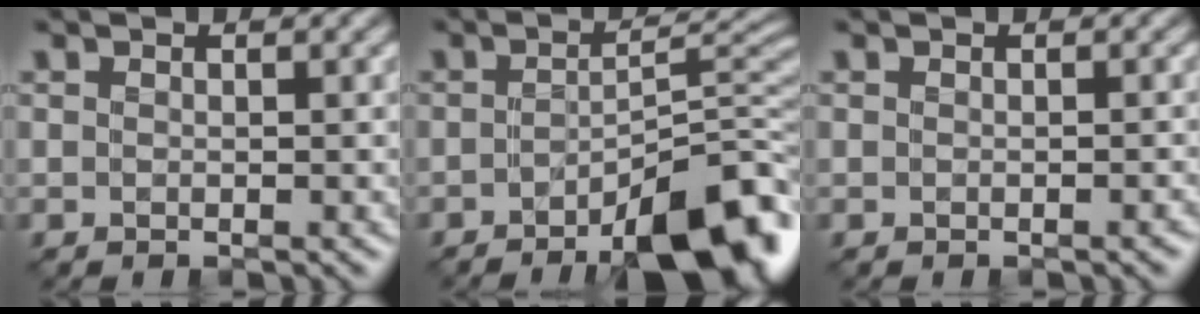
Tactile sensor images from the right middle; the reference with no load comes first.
{"total": 9.7, "force": [-5.7, 2.5, 7.4], "torque": [-0.095, 0.004, -0.080]}
{"total": 0.6, "force": [-0.1, 0.3, 0.5], "torque": [-0.001, 0.009, -0.002]}